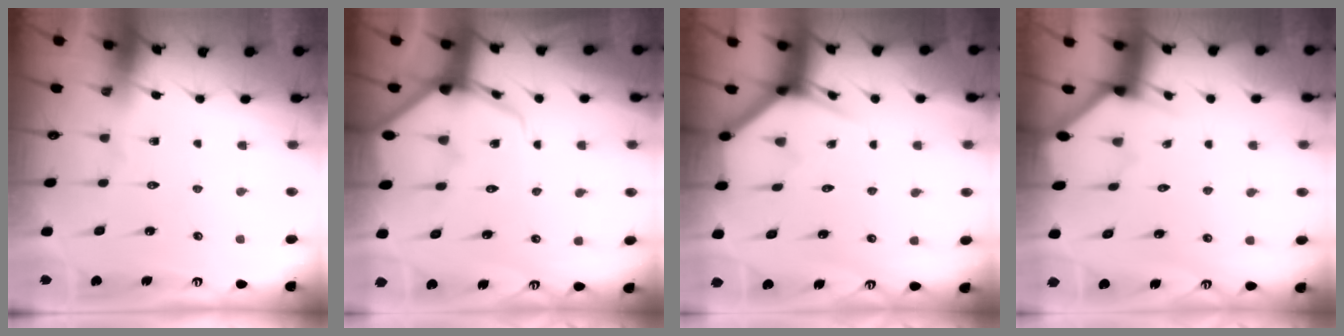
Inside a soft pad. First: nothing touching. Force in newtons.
{"total": 7.0, "press": 6.9, "slide": 0.7}
{"total": 3.6, "press": 3.5, "slide": 0.3}
{"total": 2.4, "press": 2.3, "slide": 0.3}